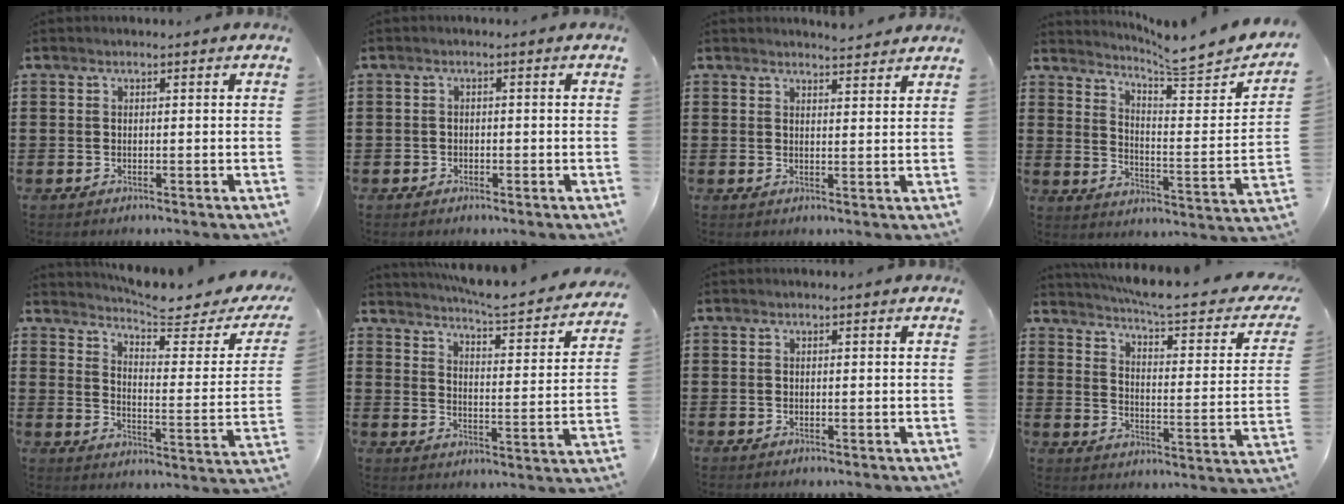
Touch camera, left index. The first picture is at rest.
{"total": 0.9, "force": [-0.4, 0.7, 0.1], "torque": [-0.006, 0.003, -0.011]}
{"total": 2.7, "force": [2.7, -0.1, 0.2], "torque": [-0.010, -0.007, 0.052]}
{"total": 5.7, "force": [5.3, -0.2, 1.9], "torque": [-0.041, -0.056, 0.082]}
{"total": 5.9, "force": [5.3, 0.3, 2.6], "torque": [-0.061, -0.043, 0.086]}
{"total": 5.0, "force": [4.7, -0.5, 1.5], "torque": [-0.046, -0.044, 0.073]}
{"total": 0.0}
{"total": 5.6, "force": [4.8, -0.3, 2.9], "torque": [-0.074, -0.042, 0.073]}